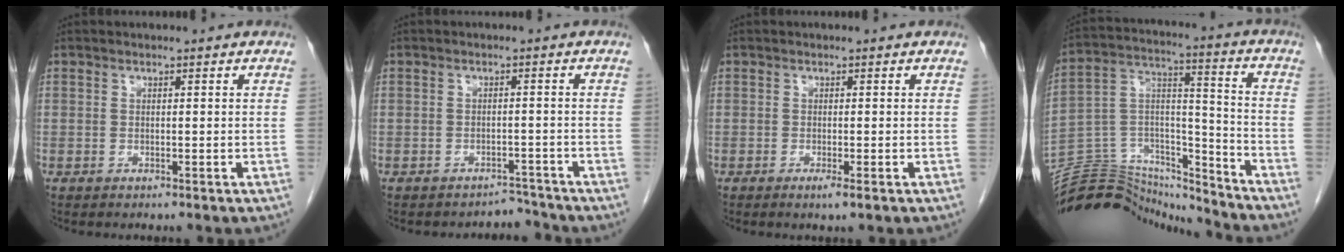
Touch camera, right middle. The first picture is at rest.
{"total": 2.6, "force": [-2.3, 0.3, -1.1], "torque": [0.022, 0.004, -0.030]}
{"total": 1.4, "force": [-0.7, -0.1, 1.2], "torque": [-0.019, -0.004, -0.013]}
{"total": 20.3, "force": [-19.8, 3.9, 2.5], "torque": [-0.061, 0.056, -0.319]}